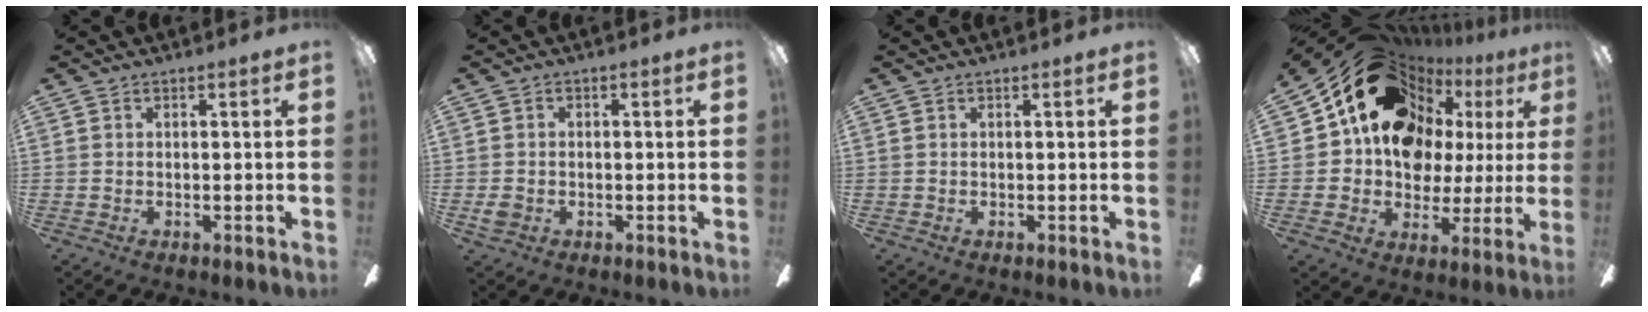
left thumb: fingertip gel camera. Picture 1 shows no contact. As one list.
[{"total": 2.5, "force": [-0.9, 2.0, 1.3], "torque": [-0.027, 0.004, -0.019]}, {"total": 0.0}, {"total": 22.2, "force": [9.3, 16.4, 11.7], "torque": [-0.189, -0.045, 0.182]}]